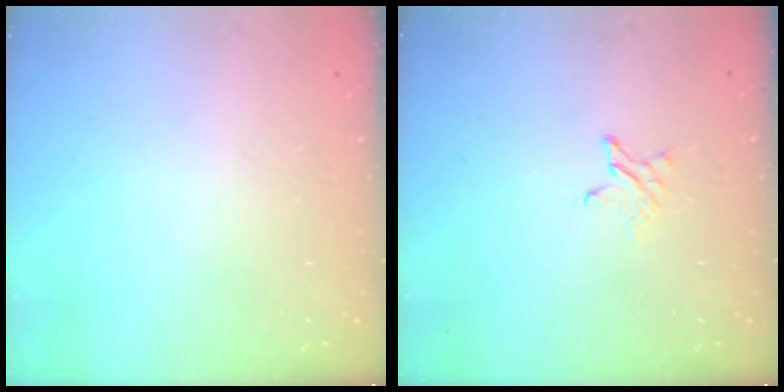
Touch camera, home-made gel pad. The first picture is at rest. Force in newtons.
{"total": 2.3, "press": 2.3, "slide": 0.2}